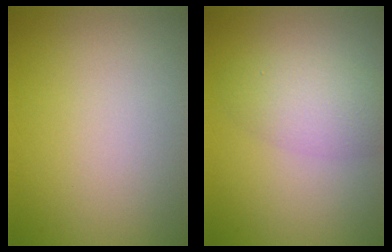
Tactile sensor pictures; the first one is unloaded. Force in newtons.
{"total": 3.6, "press": 3.6, "slide": 0.0}